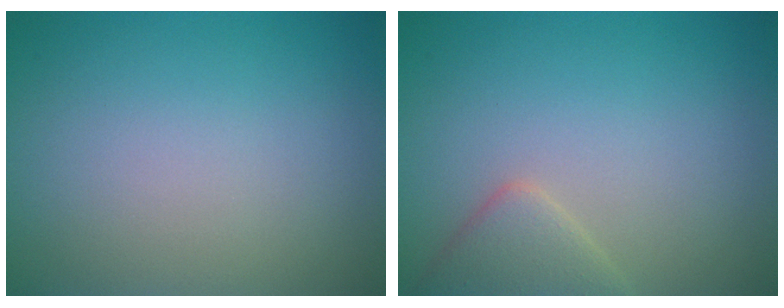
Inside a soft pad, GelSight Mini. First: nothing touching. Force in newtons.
{"total": 2.6, "press": 2.6, "slide": 0.2}